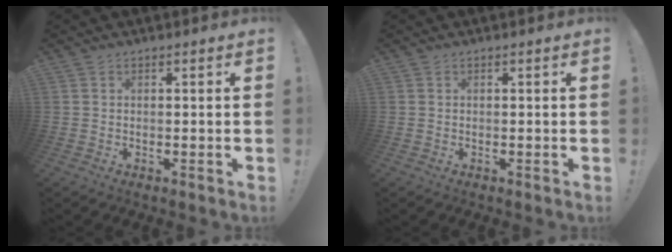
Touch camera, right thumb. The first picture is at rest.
{"total": 0.0}